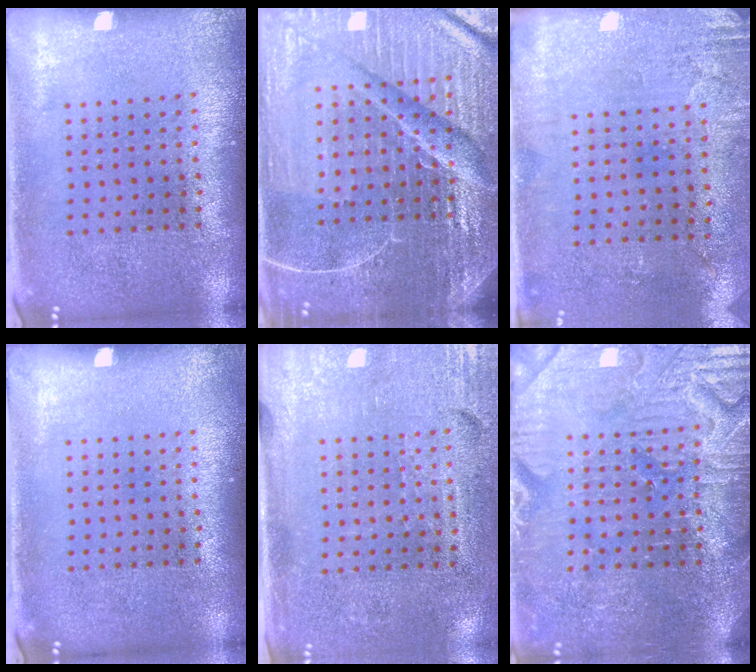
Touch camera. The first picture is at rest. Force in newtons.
{"total": 6.6, "press": 5.8, "slide": 3.1}
{"total": 2.8, "press": 2.4, "slide": 1.5}
{"total": 0.0}
{"total": 3.5, "press": 3.0, "slide": 1.7}
{"total": 4.0, "press": 3.8, "slide": 1.3}